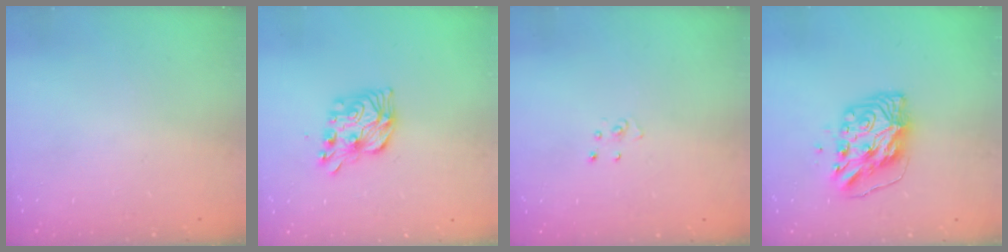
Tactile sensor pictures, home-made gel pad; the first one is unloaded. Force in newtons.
{"total": 11.5, "press": 11.5, "slide": 0.4}
{"total": 2.5, "press": 2.5, "slide": 0.3}
{"total": 9.7, "press": 9.6, "slide": 1.3}